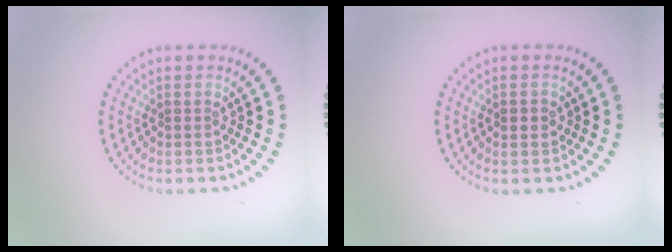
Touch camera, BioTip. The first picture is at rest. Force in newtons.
{"total": 1.0, "press": 1.0, "slide": 0.2}